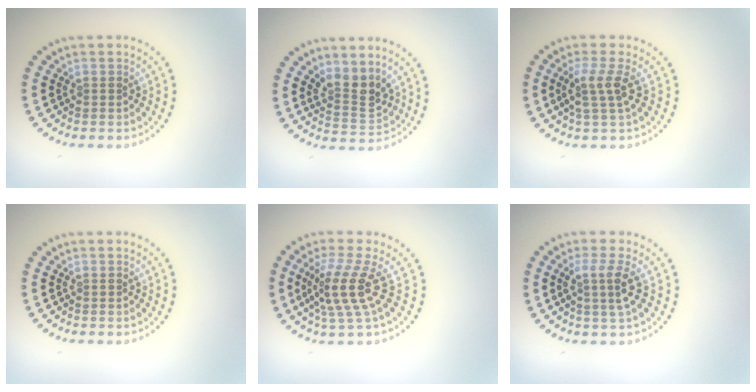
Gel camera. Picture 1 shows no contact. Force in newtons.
{"total": 3.1, "press": 2.7, "slide": 1.6}
{"total": 2.5, "press": 1.9, "slide": 1.6}
{"total": 0.0}
{"total": 4.0, "press": 3.0, "slide": 2.7}
{"total": 2.5, "press": 1.9, "slide": 1.6}